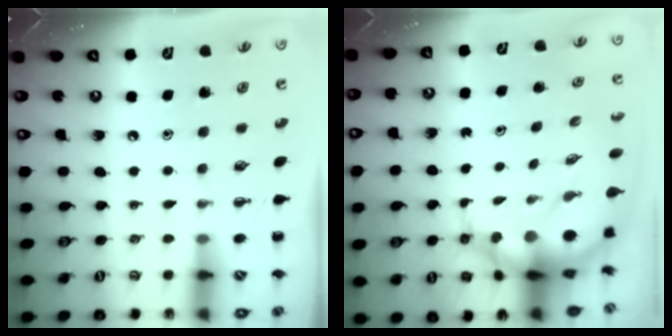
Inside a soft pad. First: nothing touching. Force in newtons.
{"total": 10.6, "press": 10.3, "slide": 2.5}